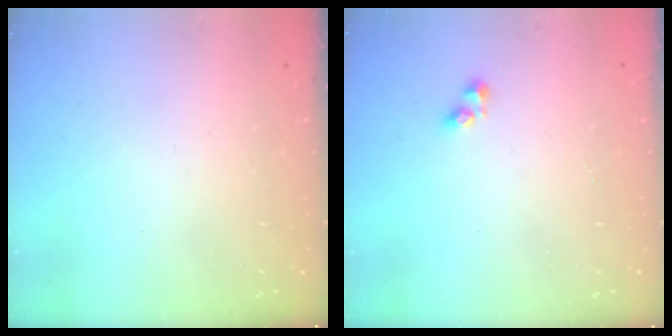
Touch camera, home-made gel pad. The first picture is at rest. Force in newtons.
{"total": 2.6, "press": 2.5, "slide": 0.6}